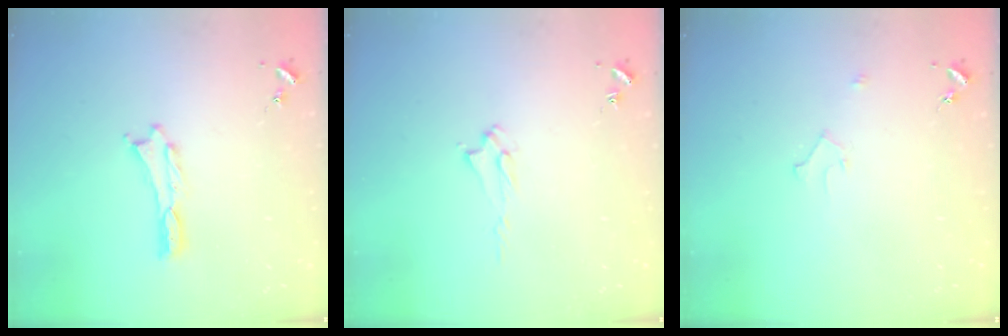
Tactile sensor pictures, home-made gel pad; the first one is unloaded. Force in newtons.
{"total": 1.9, "press": 1.8, "slide": 0.4}
{"total": 2.2, "press": 2.2, "slide": 0.2}